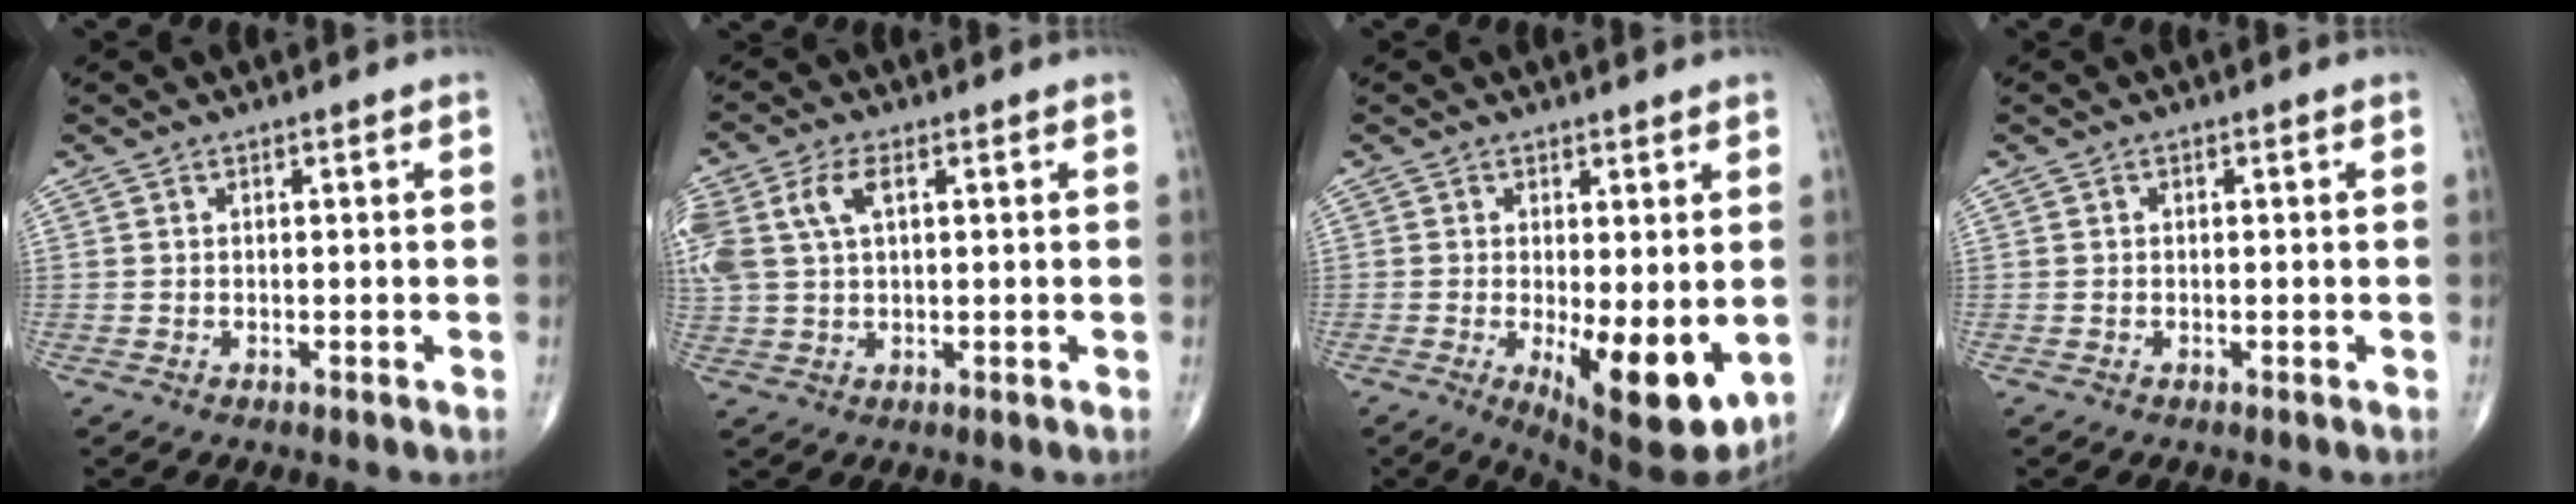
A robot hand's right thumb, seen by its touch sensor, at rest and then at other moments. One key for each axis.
{"total": 8.9, "fx": 3.0, "fy": 4.8, "fz": 6.9, "tx": -0.172, "ty": 0.014, "tz": 0.062}
{"total": 12.3, "fx": -2.3, "fy": 4.4, "fz": 11.2, "tx": -0.155, "ty": -0.028, "tz": -0.020}
{"total": 0.0}